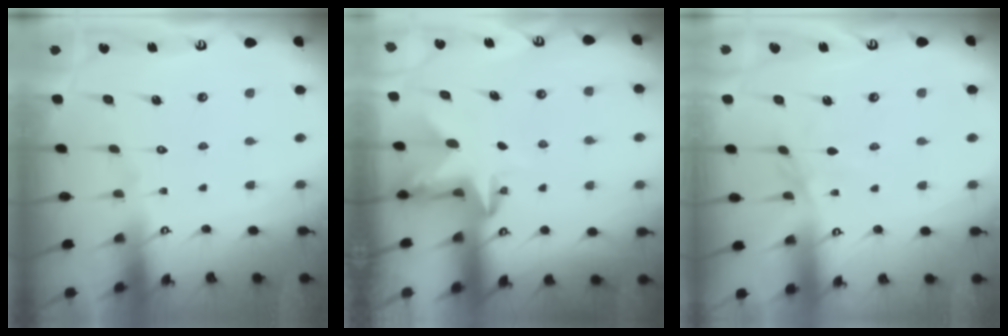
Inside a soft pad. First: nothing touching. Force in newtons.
{"total": 3.4, "press": 3.4, "slide": 0.1}
{"total": 1.8, "press": 1.8, "slide": 0.4}